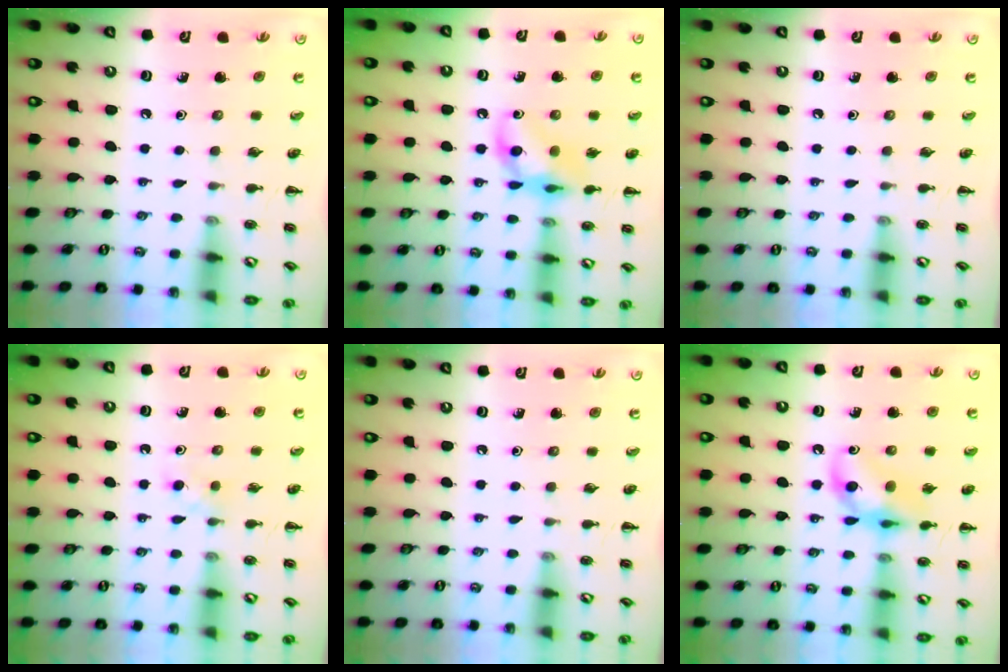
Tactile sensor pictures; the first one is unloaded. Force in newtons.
{"total": 12.3, "press": 12.2, "slide": 1.3}
{"total": 0.0}
{"total": 2.7, "press": 2.5, "slide": 1.1}
{"total": 0.0}
{"total": 12.9, "press": 12.7, "slide": 1.9}